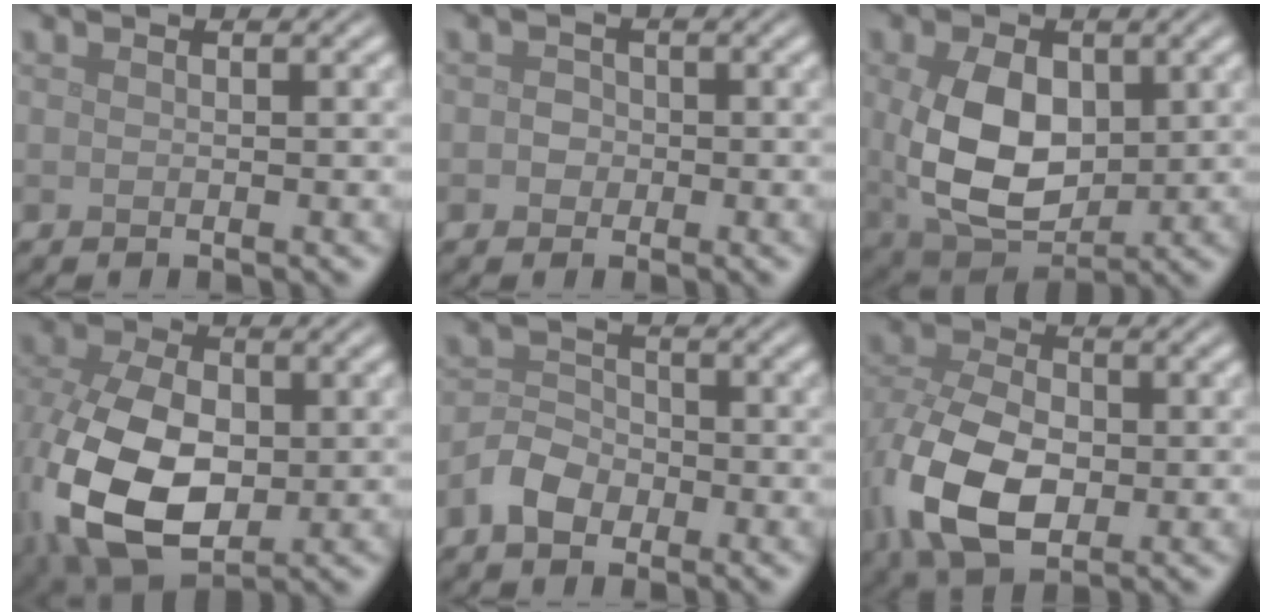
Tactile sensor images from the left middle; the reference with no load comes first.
{"total": 1.2, "force": [-0.3, 1.1, 0.3], "torque": [0.003, -0.002, -0.008]}
{"total": 8.6, "force": [0.5, 5.7, 6.4], "torque": [-0.147, -0.016, 0.022]}
{"total": 13.3, "force": [-2.1, 8.6, 9.9], "torque": [-0.237, -0.031, -0.026]}
{"total": 3.1, "force": [-1.8, 2.1, 1.4], "torque": [-0.025, 0.007, -0.041]}
{"total": 9.1, "force": [-2.2, 5.8, 6.6], "torque": [-0.156, -0.014, -0.047]}